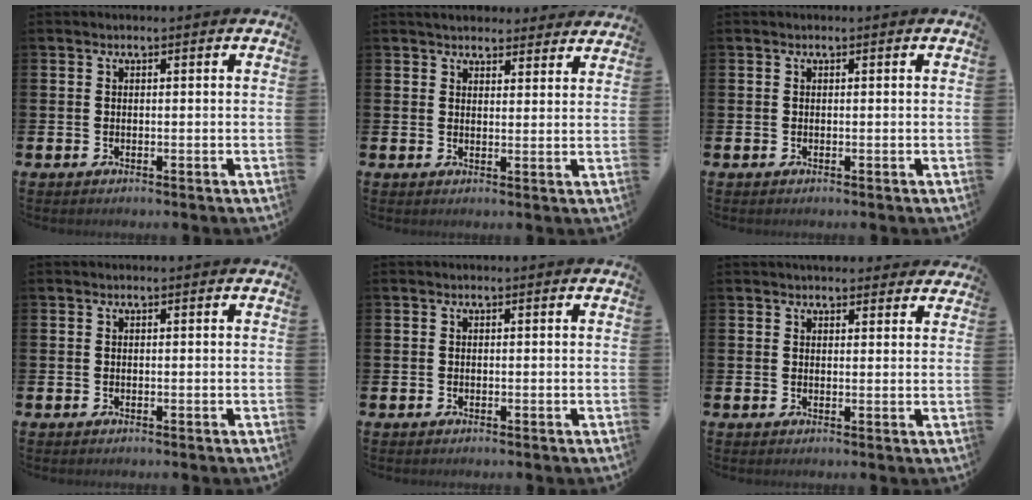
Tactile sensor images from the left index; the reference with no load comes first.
{"total": 2.5, "force": [2.2, 1.2, 0.0], "torque": [0.006, -0.004, 0.037]}
{"total": 0.0}
{"total": 0.0}
{"total": 0.0}
{"total": 3.1, "force": [2.9, 1.0, 0.0], "torque": [0.008, -0.013, 0.053]}